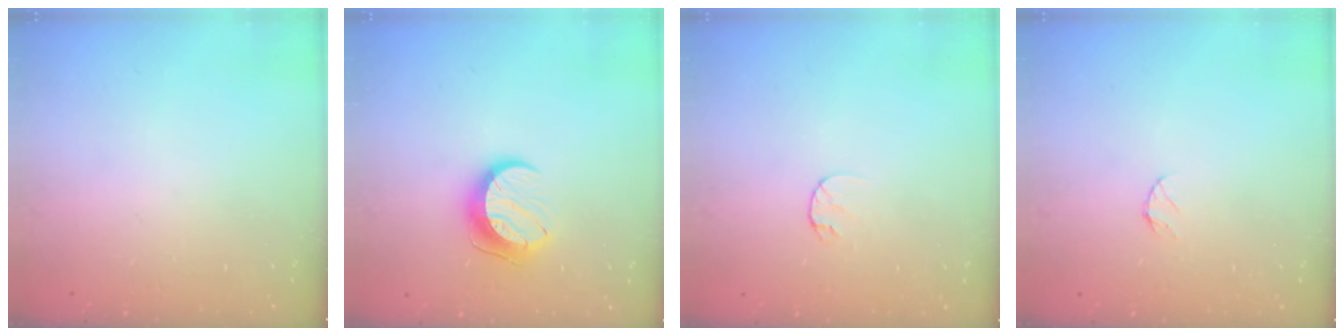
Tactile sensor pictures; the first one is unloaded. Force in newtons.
{"total": 10.1, "press": 10.1, "slide": 0.5}
{"total": 5.2, "press": 5.1, "slide": 0.5}
{"total": 3.6, "press": 3.6, "slide": 0.4}